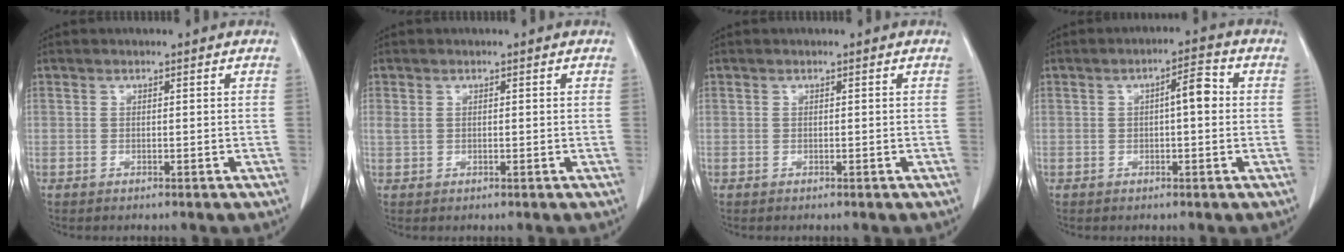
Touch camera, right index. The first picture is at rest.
{"total": 1.0, "force": [0.4, 0.6, 0.7], "torque": [-0.021, 0.005, 0.014]}
{"total": 0.0}
{"total": 4.4, "force": [0.5, 1.1, 4.2], "torque": [-0.064, 0.017, 0.004]}